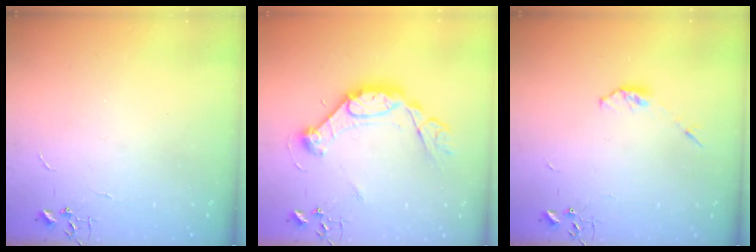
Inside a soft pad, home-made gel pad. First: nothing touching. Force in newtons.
{"total": 16.3, "press": 16.3, "slide": 1.5}
{"total": 3.1, "press": 3.1, "slide": 0.5}